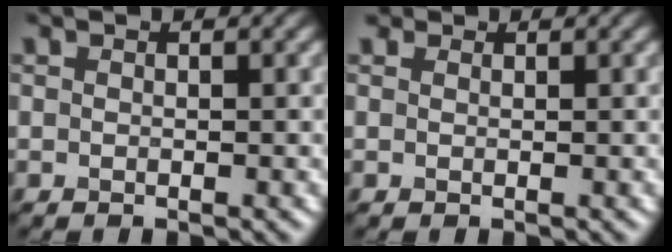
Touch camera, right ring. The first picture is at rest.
{"total": 0.8, "force": [0.6, 0.6, 0.1], "torque": [0.001, -0.002, 0.004]}